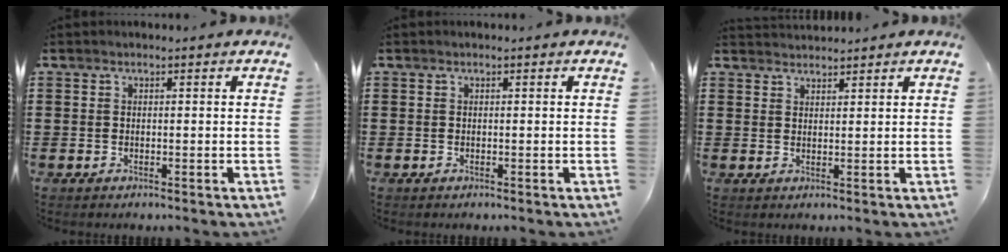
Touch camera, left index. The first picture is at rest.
{"total": 0.0}
{"total": 1.7, "force": [1.7, 0.1, -0.1], "torque": [-0.002, -0.002, 0.033]}